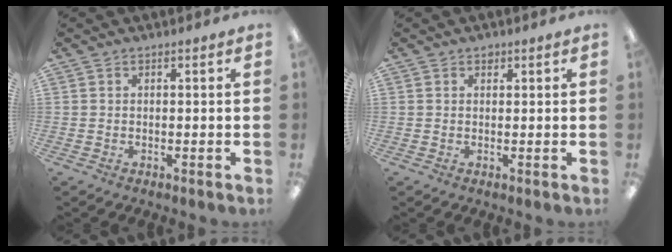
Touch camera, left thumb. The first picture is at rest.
{"total": 0.9, "force": [0.6, 0.6, 0.1], "torque": [0.004, -0.002, 0.009]}